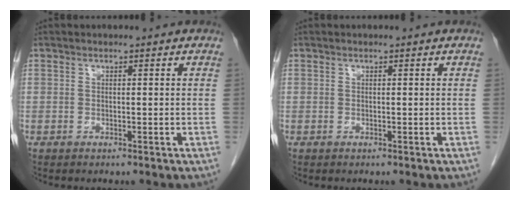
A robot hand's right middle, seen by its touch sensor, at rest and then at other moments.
{"total": 0.0}